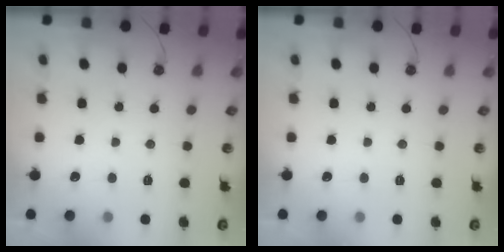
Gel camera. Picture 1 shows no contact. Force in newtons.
{"total": 0.0}